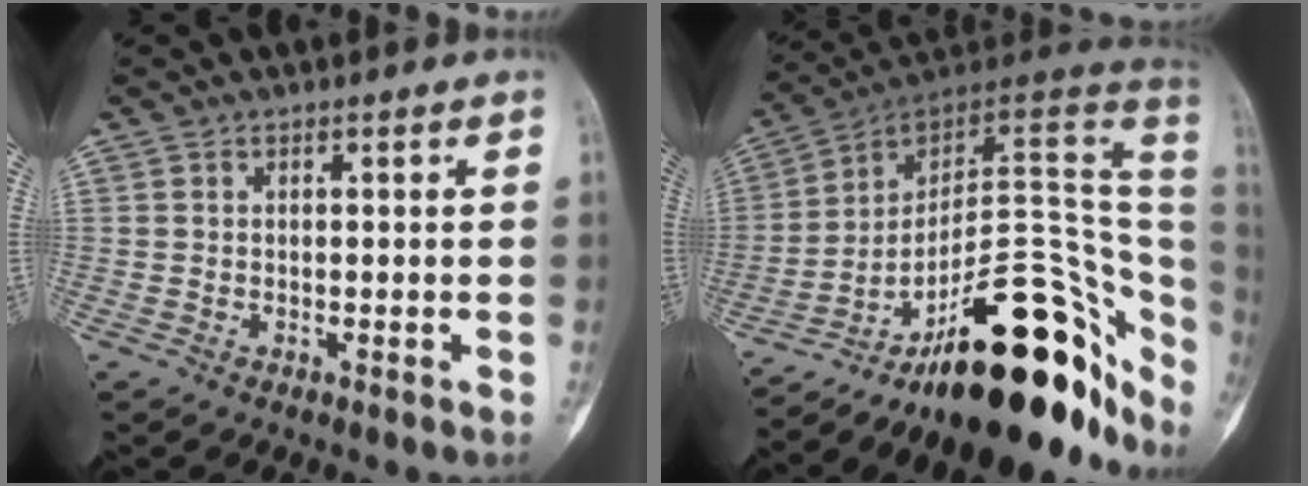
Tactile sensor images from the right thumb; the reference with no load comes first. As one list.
[{"total": 31.9, "force": [-14.5, 13.4, 25.0], "torque": [-0.222, 0.085, -0.206]}]